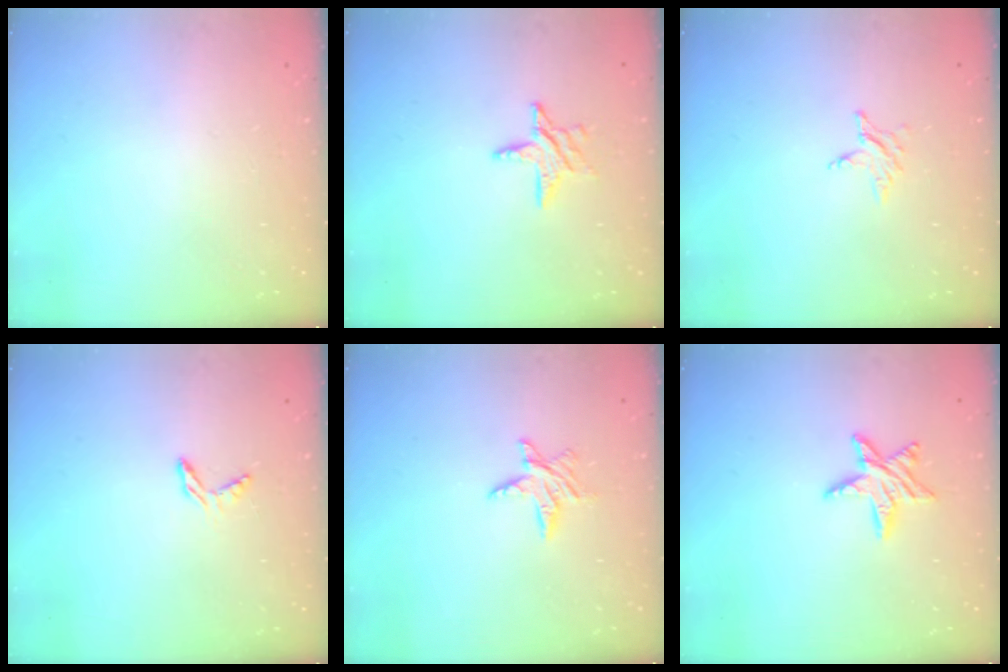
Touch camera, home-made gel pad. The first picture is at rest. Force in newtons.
{"total": 7.3, "press": 7.2, "slide": 0.6}
{"total": 2.9, "press": 2.9, "slide": 0.3}
{"total": 4.6, "press": 4.6, "slide": 0.3}
{"total": 6.1, "press": 6.1, "slide": 0.3}
{"total": 8.5, "press": 8.4, "slide": 0.5}